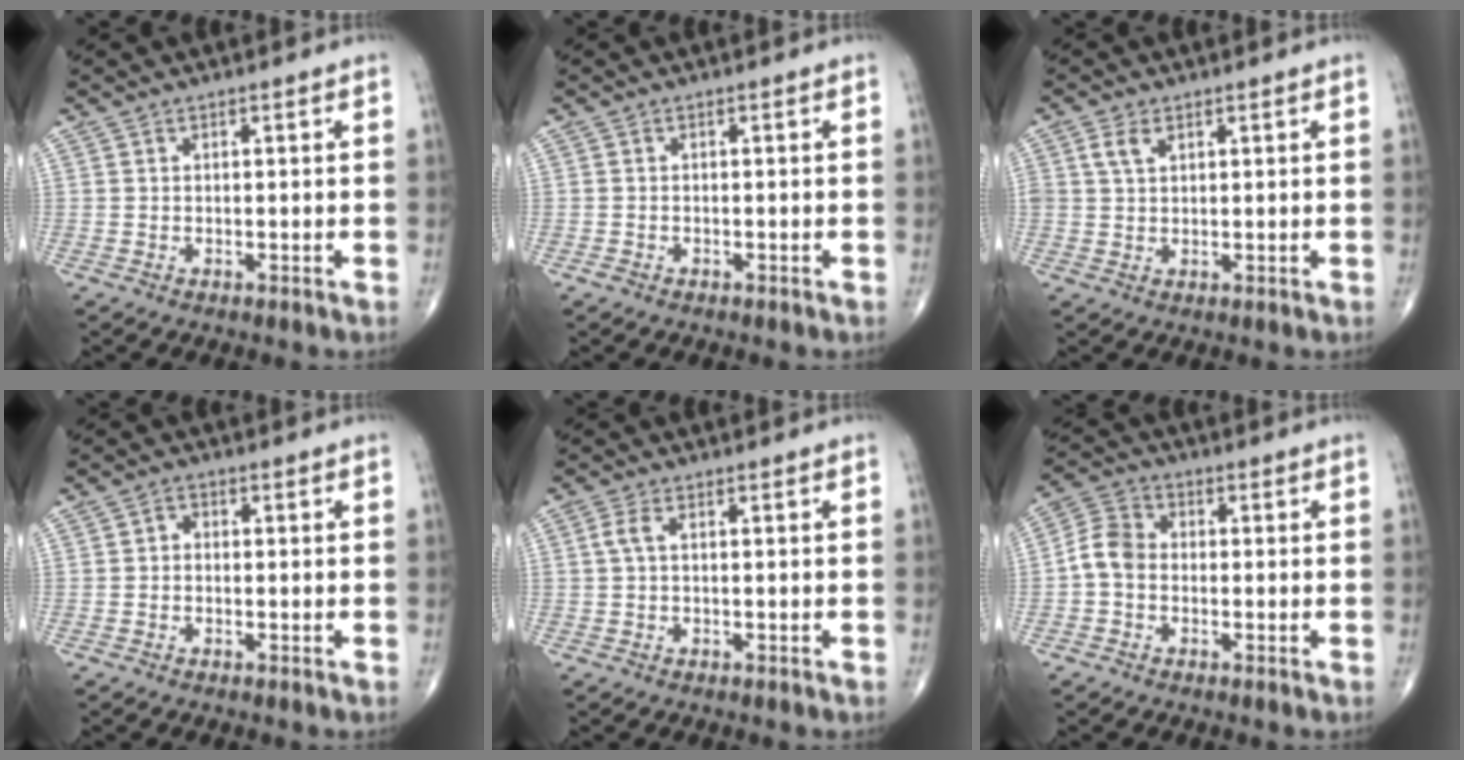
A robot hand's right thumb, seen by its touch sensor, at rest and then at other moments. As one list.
[{"total": 0.7, "force": [-0.5, 0.4, 0.2], "torque": [-0.009, 0.003, -0.011]}, {"total": 3.1, "force": [1.5, 1.8, 2.1], "torque": [-0.041, 0.003, 0.032]}, {"total": 1.6, "force": [-0.3, 1.3, 0.9], "torque": [-0.003, 0.007, -0.011]}, {"total": 2.1, "force": [0.2, 0.8, 1.9], "torque": [-0.050, 0.007, 0.003]}, {"total": 5.7, "force": [-1.1, 4.3, 3.5], "torque": [-0.060, 0.018, -0.036]}]